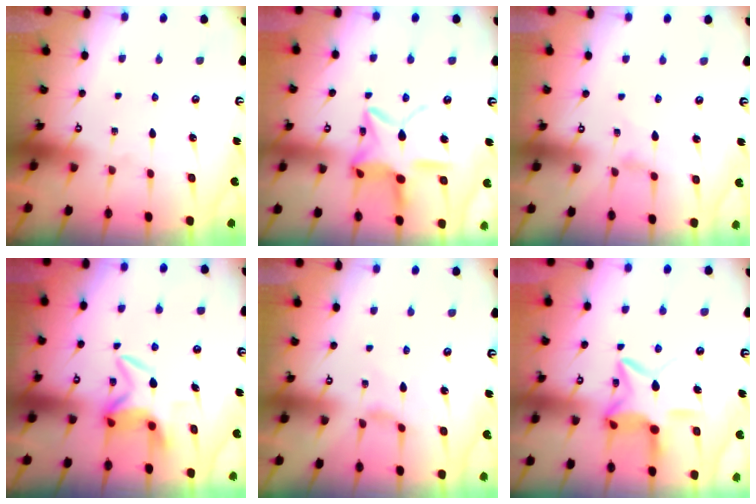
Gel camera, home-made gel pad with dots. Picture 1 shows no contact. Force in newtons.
{"total": 14.0, "press": 14.0, "slide": 1.0}
{"total": 0.0}
{"total": 6.1, "press": 6.1, "slide": 0.6}
{"total": 1.7, "press": 1.6, "slide": 0.4}
{"total": 12.2, "press": 12.2, "slide": 1.1}